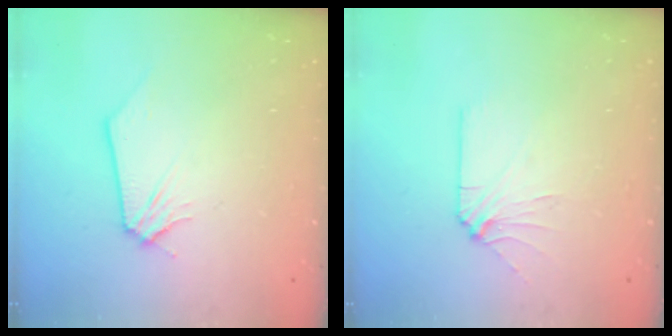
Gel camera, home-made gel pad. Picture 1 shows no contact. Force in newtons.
{"total": 4.1, "press": 4.1, "slide": 0.6}